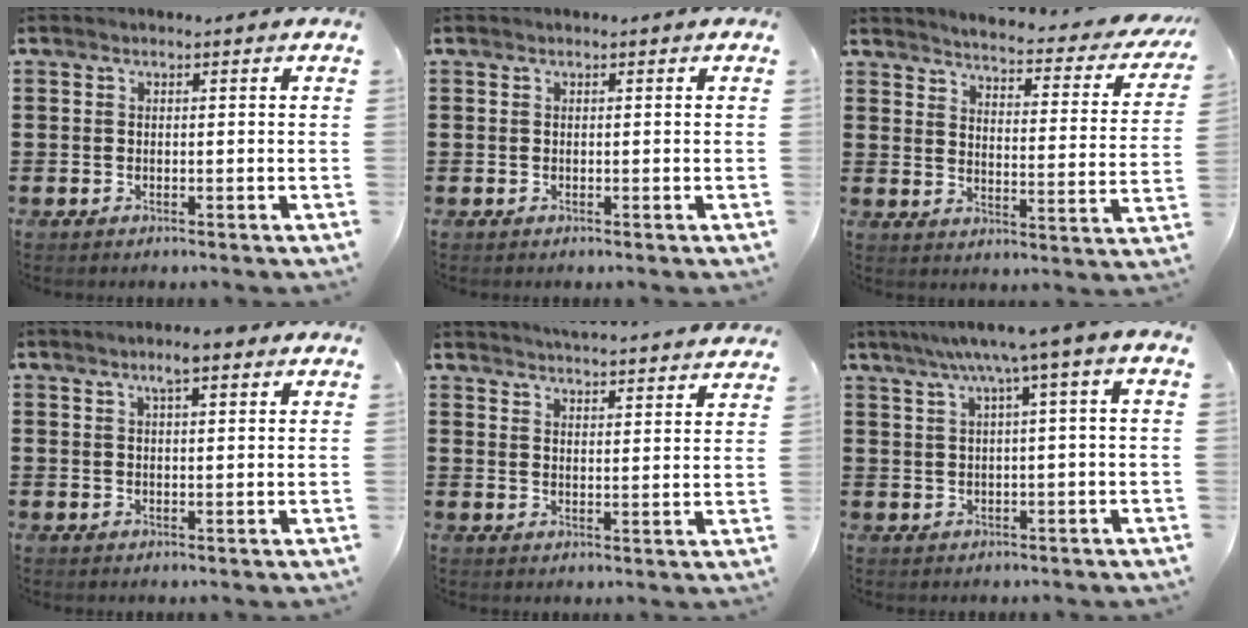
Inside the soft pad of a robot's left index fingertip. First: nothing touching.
{"total": 0.0}
{"total": 3.4, "force": [3.2, -0.3, 1.2], "torque": [-0.043, -0.030, 0.046]}
{"total": 3.8, "force": [2.4, 0.6, 2.9], "torque": [-0.053, 0.001, 0.039]}
{"total": 4.4, "force": [4.3, -0.5, 0.3], "torque": [-0.022, -0.027, 0.076]}
{"total": 5.1, "force": [1.9, -0.6, 4.7], "torque": [-0.095, -0.007, 0.025]}